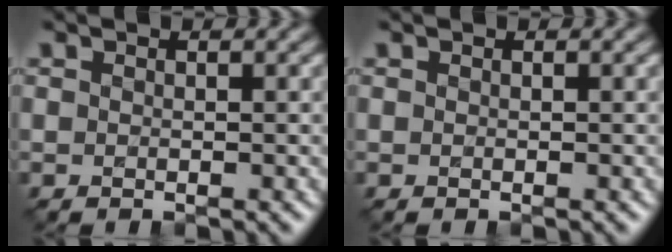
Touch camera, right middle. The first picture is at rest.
{"total": 0.0}